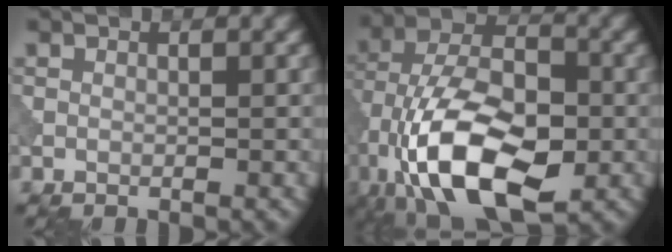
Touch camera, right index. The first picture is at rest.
{"total": 14.8, "force": [-5.5, 7.5, 11.6], "torque": [-0.221, -0.009, -0.107]}